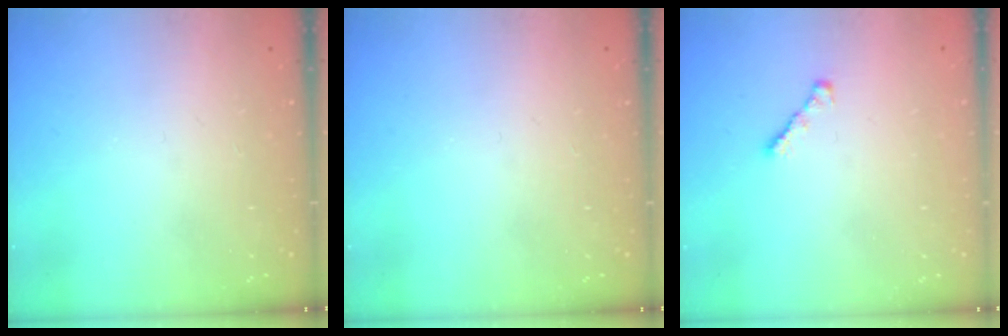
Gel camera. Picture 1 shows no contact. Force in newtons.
{"total": 0.0}
{"total": 2.4, "press": 2.3, "slide": 0.6}